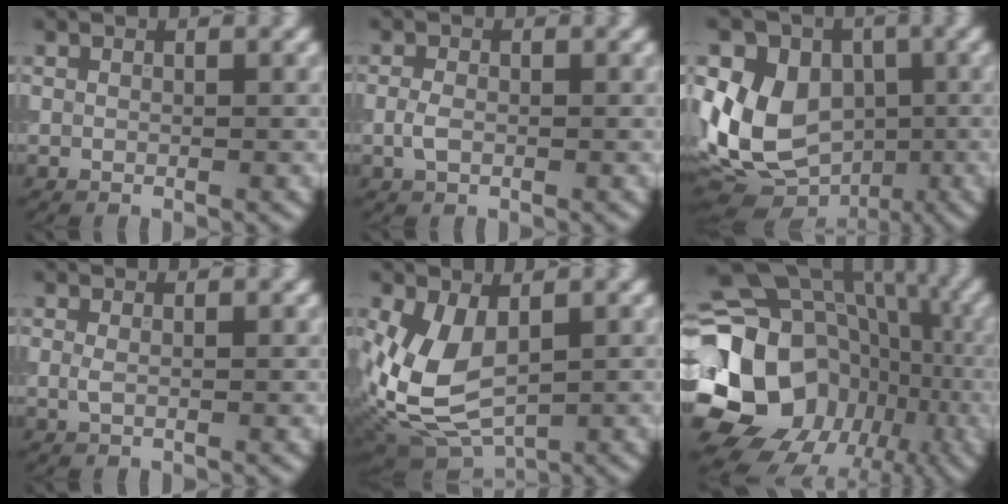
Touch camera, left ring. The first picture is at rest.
{"total": 1.4, "force": [-0.3, 0.9, 1.1], "torque": [-0.025, 0.001, -0.009]}
{"total": 12.6, "force": [-0.3, 9.6, 8.2], "torque": [-0.152, 0.010, -0.012]}
{"total": 0.7, "force": [0.1, 0.2, 0.7], "torque": [-0.016, -0.001, 0.002]}
{"total": 7.4, "force": [0.6, 4.4, 6.0], "torque": [-0.145, -0.005, 0.012]}
{"total": 18.8, "force": [-3.2, 16.1, 9.2], "torque": [-0.170, 0.010, -0.070]}